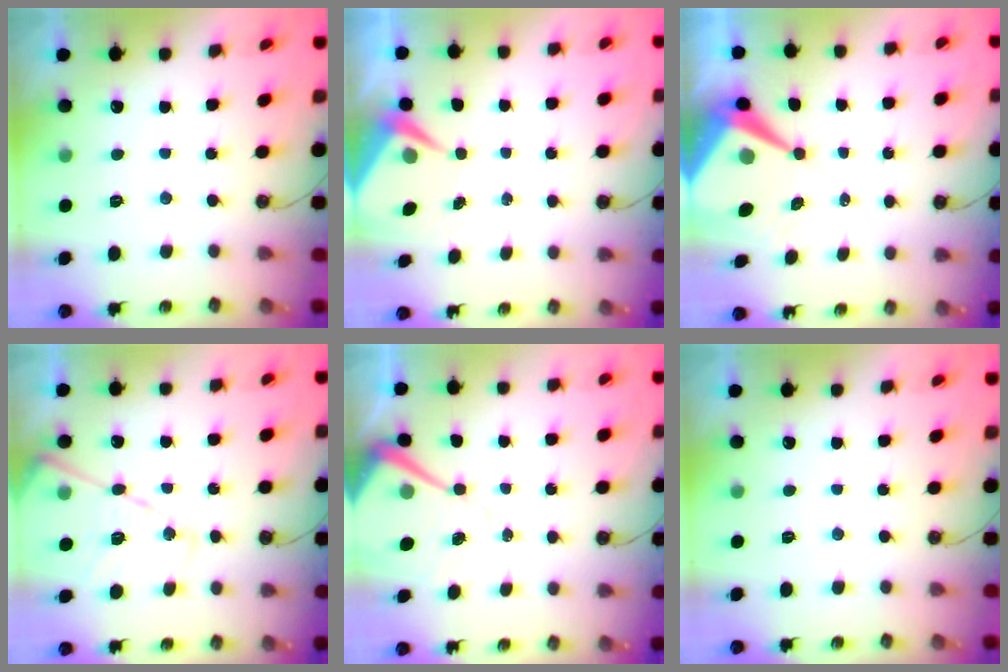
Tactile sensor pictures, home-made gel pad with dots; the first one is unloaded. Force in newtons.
{"total": 5.5, "press": 5.4, "slide": 0.6}
{"total": 12.8, "press": 12.7, "slide": 1.2}
{"total": 16.3, "press": 16.2, "slide": 1.2}
{"total": 9.4, "press": 9.4, "slide": 0.8}
{"total": 0.0}